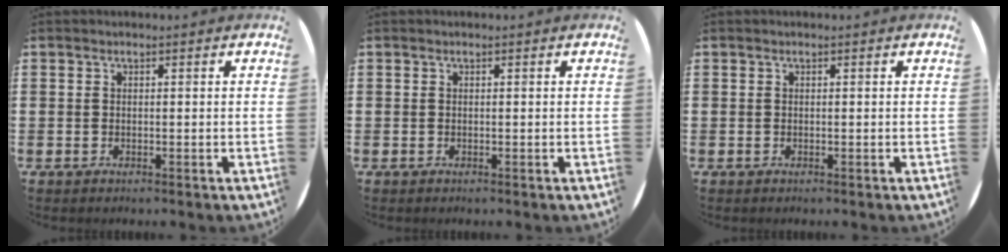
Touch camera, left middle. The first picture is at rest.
{"total": 0.0}
{"total": 0.0}